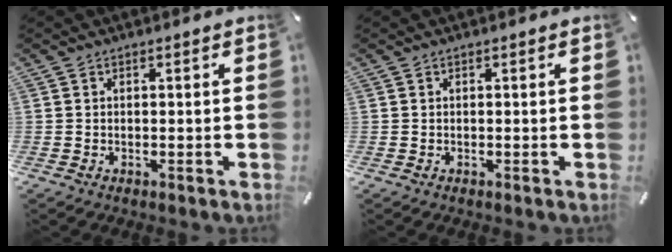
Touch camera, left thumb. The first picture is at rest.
{"total": 0.0}